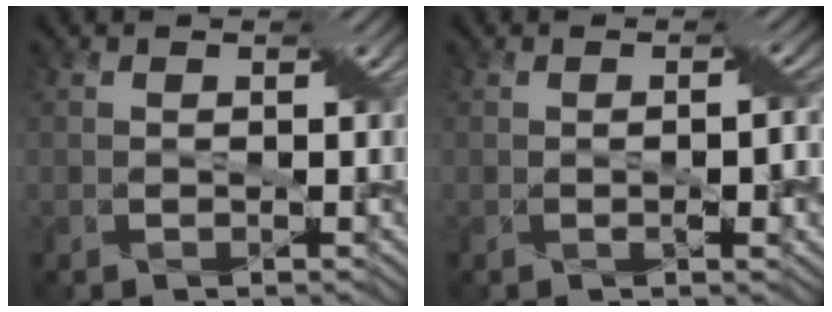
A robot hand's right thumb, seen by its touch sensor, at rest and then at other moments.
{"total": 3.8, "force": [-0.5, 0.8, 3.7], "torque": [-0.059, 0.000, -0.005]}